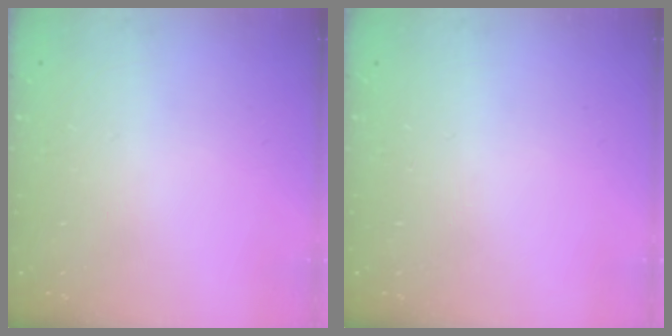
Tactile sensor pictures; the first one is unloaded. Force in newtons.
{"total": 0.0}